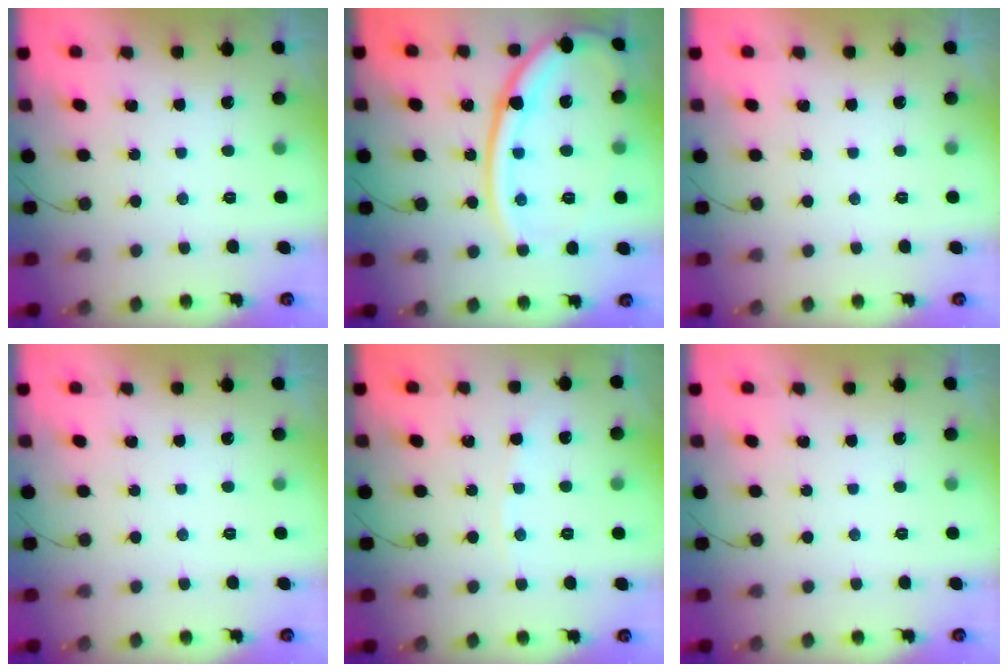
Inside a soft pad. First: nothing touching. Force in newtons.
{"total": 19.2, "press": 19.0, "slide": 2.2}
{"total": 0.0}
{"total": 0.0}
{"total": 2.6, "press": 2.6, "slide": 0.2}
{"total": 0.0}